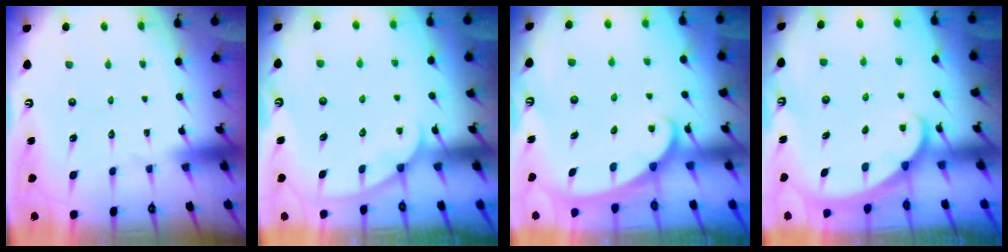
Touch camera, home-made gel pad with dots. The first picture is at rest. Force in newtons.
{"total": 2.4, "press": 2.4, "slide": 0.3}
{"total": 2.6, "press": 2.6, "slide": 0.3}
{"total": 1.8, "press": 1.8, "slide": 0.1}